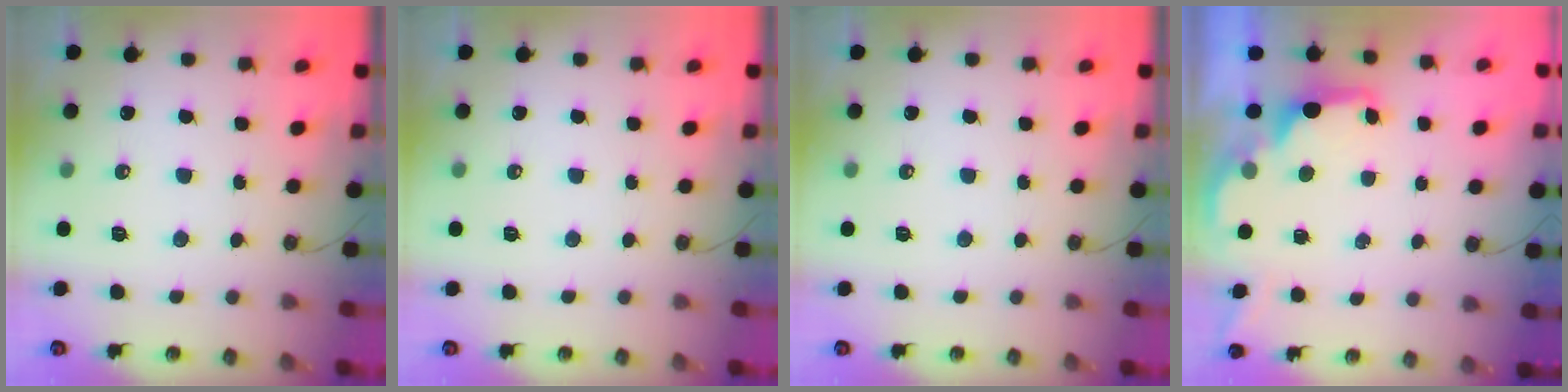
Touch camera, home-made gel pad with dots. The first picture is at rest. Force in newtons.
{"total": 0.0}
{"total": 0.0}
{"total": 2.1, "press": 1.9, "slide": 0.8}